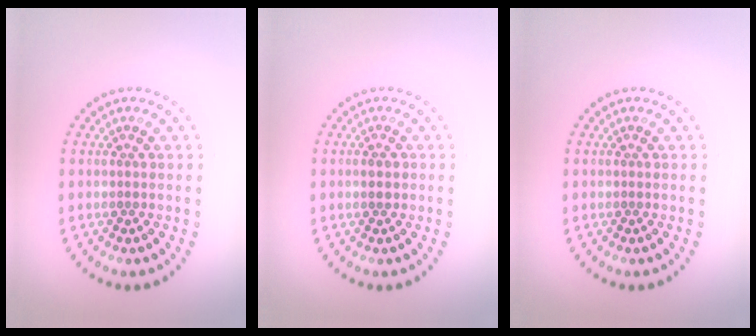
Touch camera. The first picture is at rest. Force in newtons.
{"total": 1.3, "press": 1.3, "slide": 0.0}
{"total": 0.0}